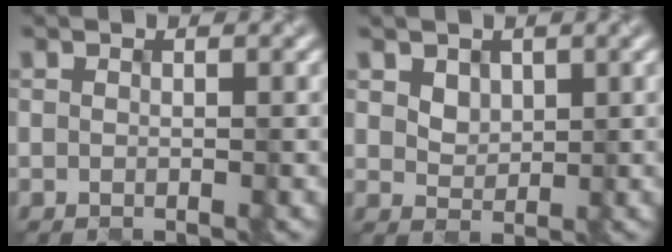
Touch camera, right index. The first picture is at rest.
{"total": 1.3, "force": [0.9, 0.9, 0.1], "torque": [-0.005, -0.006, 0.023]}